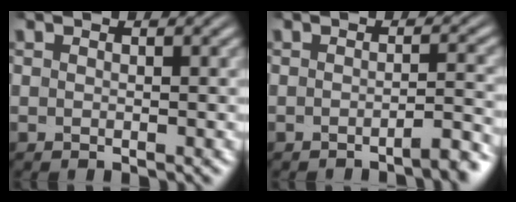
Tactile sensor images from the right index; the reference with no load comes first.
{"total": 2.3, "force": [-1.9, 0.1, 1.3], "torque": [-0.016, 0.002, -0.036]}